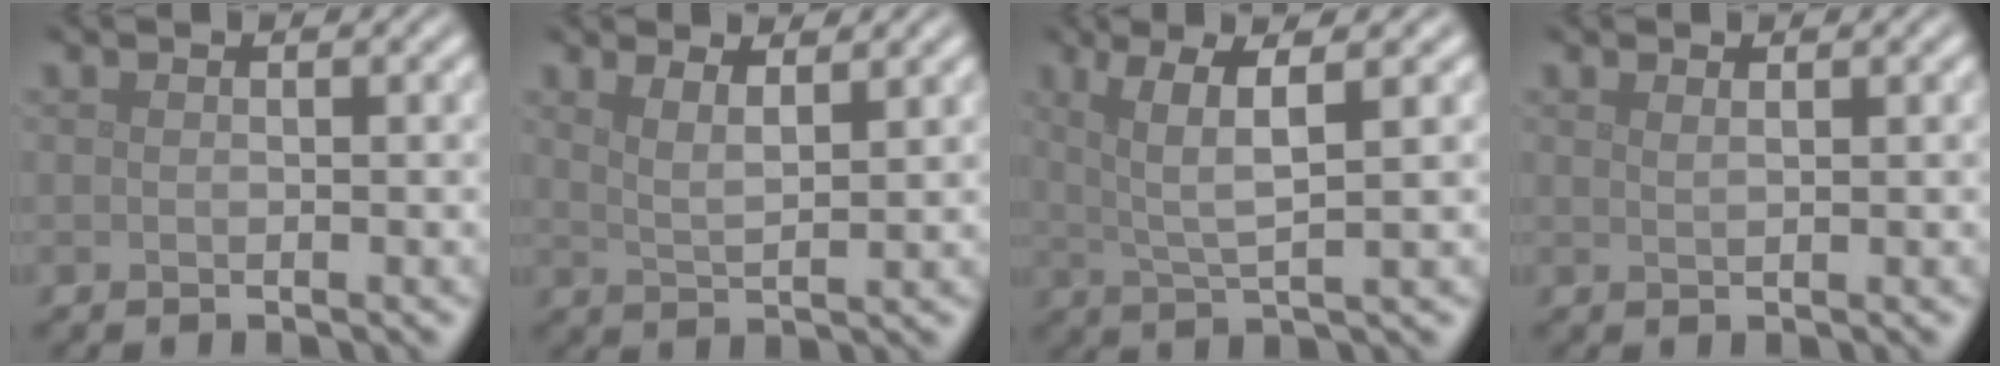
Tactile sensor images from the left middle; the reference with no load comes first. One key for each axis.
{"total": 3.1, "fx": 2.2, "fy": 1.0, "fz": 2.0, "tx": -0.024, "ty": 0.001, "tz": 0.028}
{"total": 5.0, "fx": 1.7, "fy": 0.9, "fz": 4.6, "tx": -0.085, "ty": 0.002, "tz": 0.035}
{"total": 1.0, "fx": 0.7, "fy": 0.3, "fz": 0.6, "tx": -0.006, "ty": 0.001, "tz": 0.006}